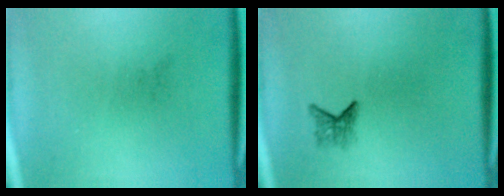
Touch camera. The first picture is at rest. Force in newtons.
{"total": 1.6}